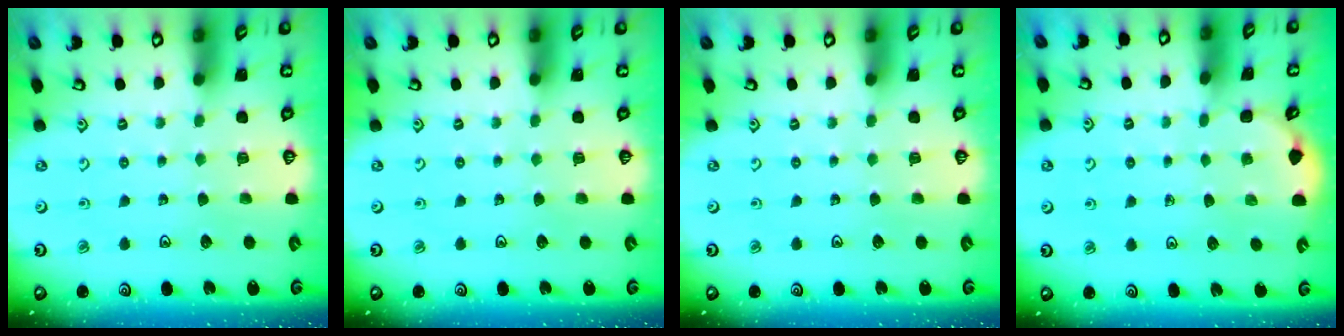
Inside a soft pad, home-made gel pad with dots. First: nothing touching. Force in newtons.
{"total": 0.0}
{"total": 0.0}
{"total": 2.4, "press": 2.0, "slide": 1.3}